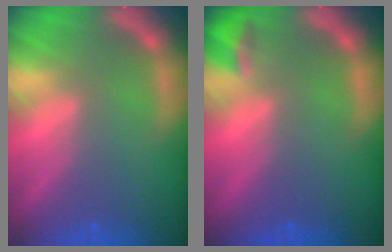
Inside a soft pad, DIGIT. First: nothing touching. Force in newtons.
{"total": 1.9}